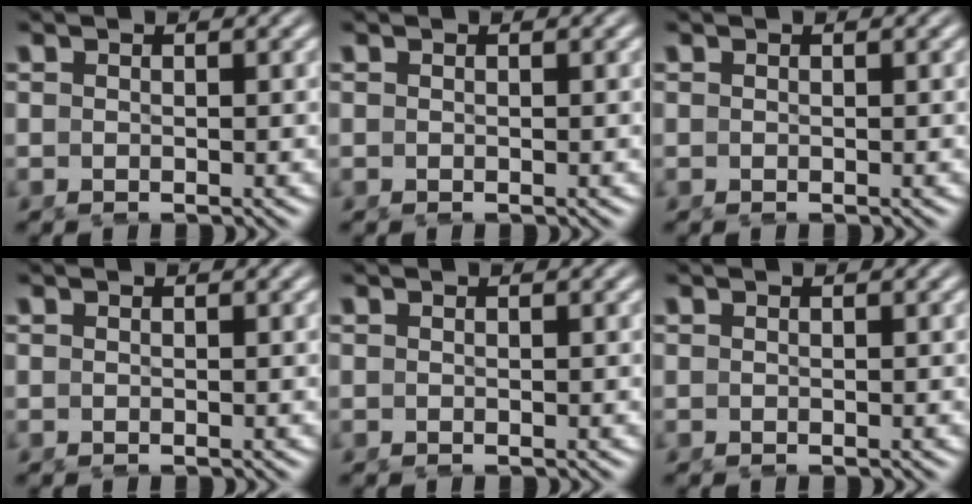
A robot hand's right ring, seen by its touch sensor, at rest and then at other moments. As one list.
[{"total": 0.0}, {"total": 0.0}, {"total": 0.0}, {"total": 0.0}, {"total": 0.0}]